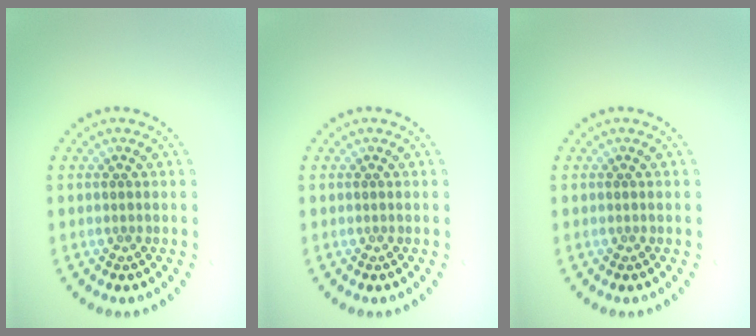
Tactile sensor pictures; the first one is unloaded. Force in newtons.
{"total": 0.0}
{"total": 0.0}